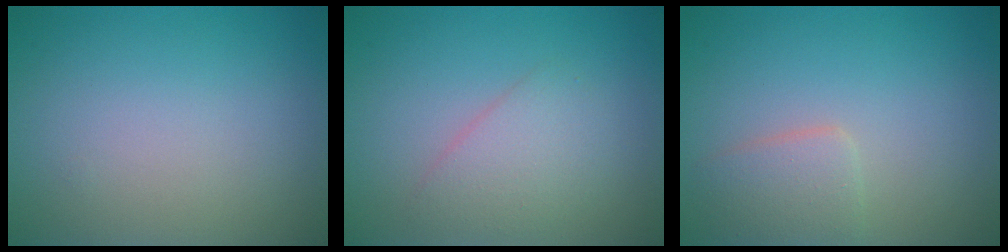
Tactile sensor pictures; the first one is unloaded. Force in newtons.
{"total": 2.4, "press": 2.4, "slide": 0.1}
{"total": 2.4, "press": 2.4, "slide": 0.1}